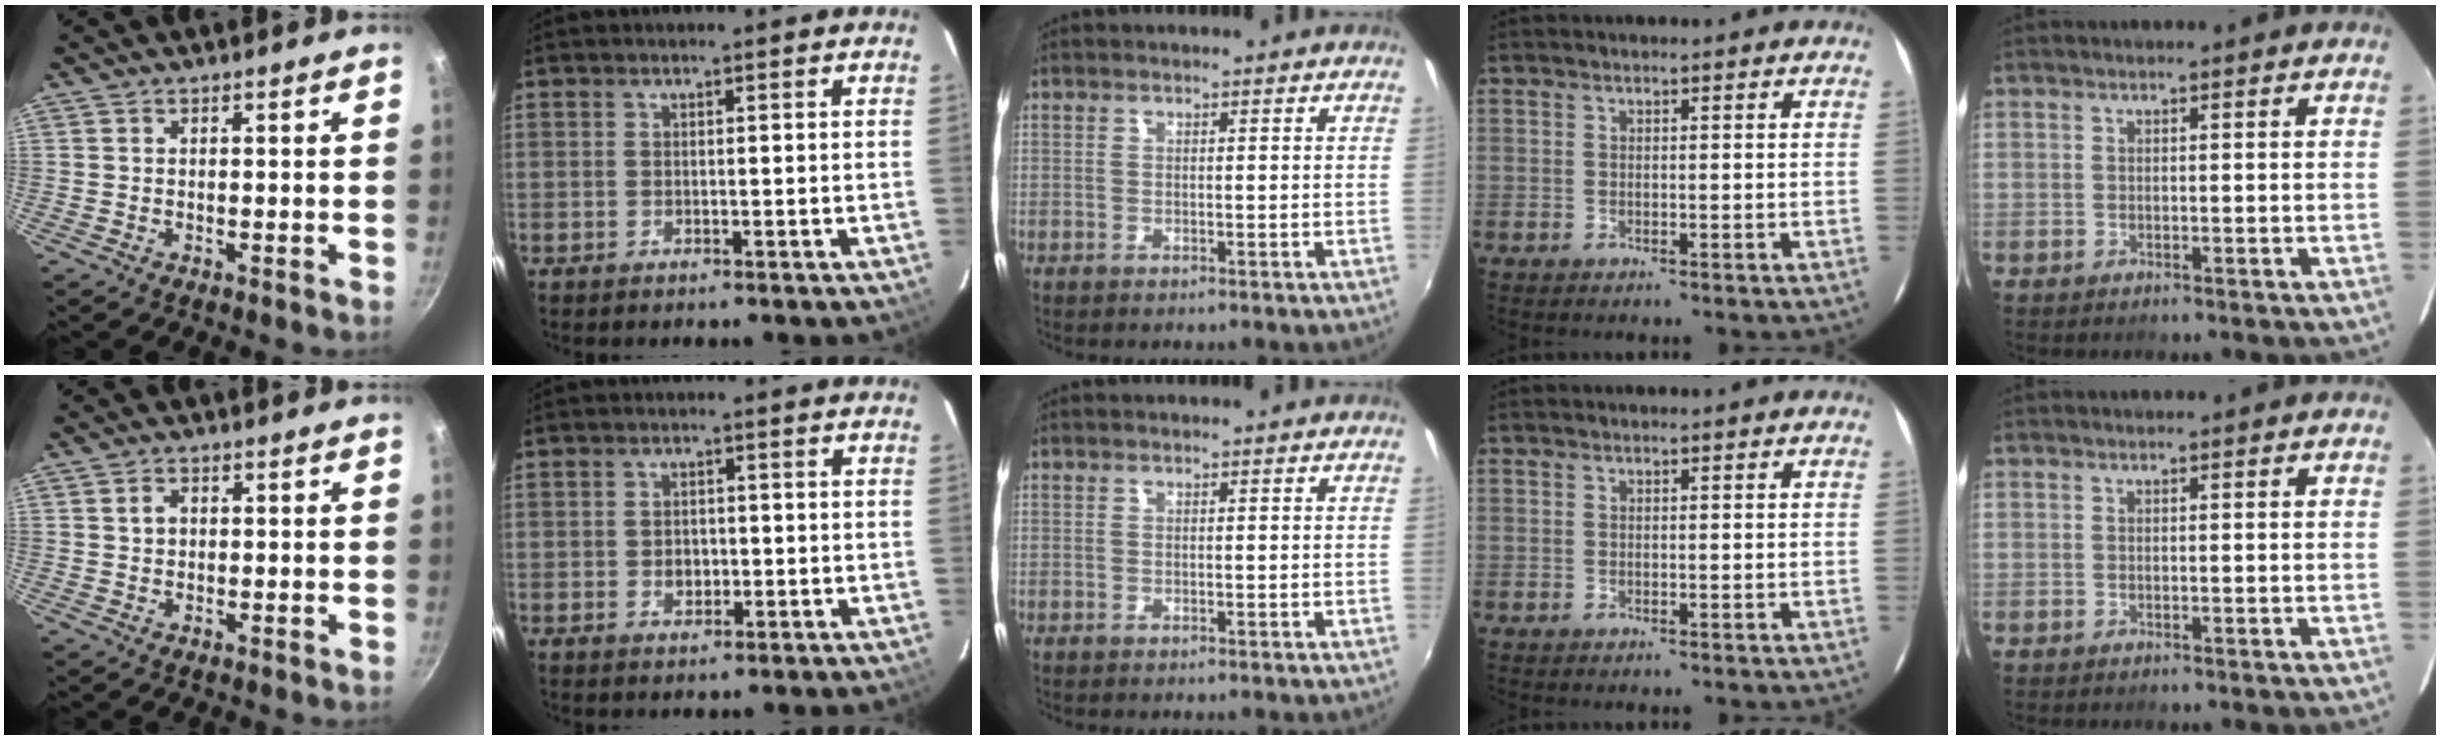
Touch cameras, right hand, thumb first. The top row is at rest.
{"thumb": {"total": 2.2, "force": [0.5, 1.7, 1.3], "torque": [-0.015, 0.006, 0.007]}, "index": {"total": 3.1, "force": [-0.6, 2.5, 1.7], "torque": [-0.029, 0.002, -0.006]}}